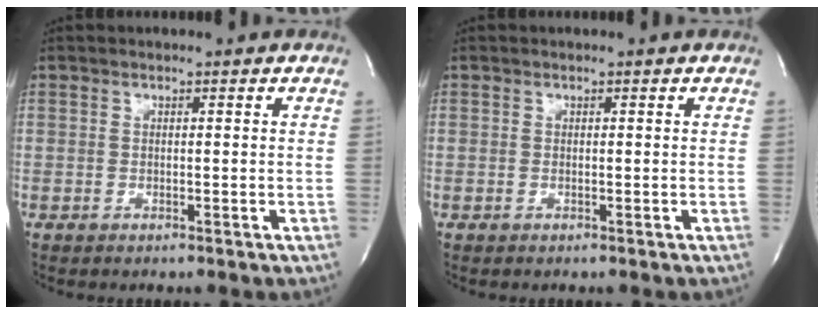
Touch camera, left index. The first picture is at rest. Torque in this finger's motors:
{"motor_torque": [0.00, 0.00, 0.00, -0.01]}